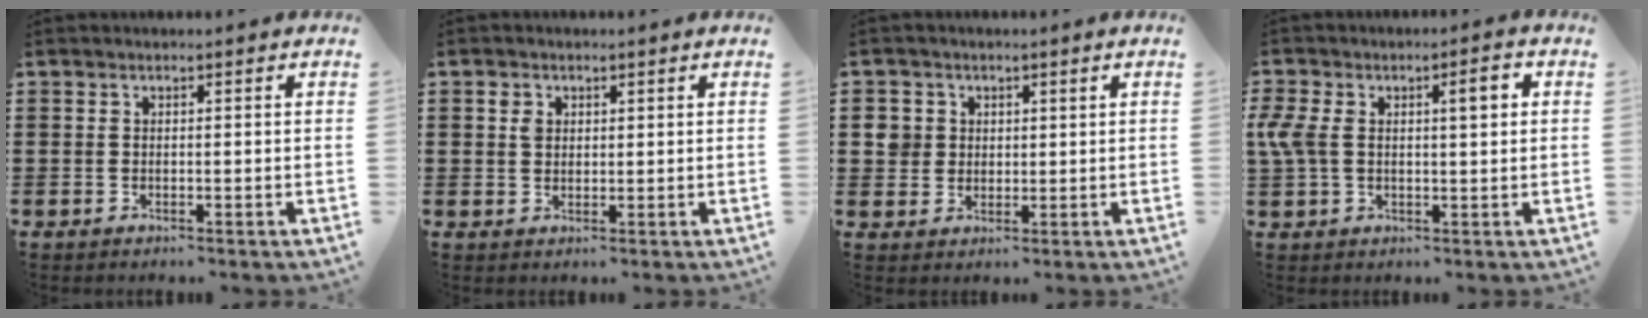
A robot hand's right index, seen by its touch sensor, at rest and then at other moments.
{"total": 1.9, "force": [0.7, 1.4, 1.0], "torque": [-0.023, 0.007, 0.013]}
{"total": 3.5, "force": [0.9, 3.3, 0.8], "torque": [-0.029, 0.013, 0.016]}
{"total": 6.7, "force": [1.4, 3.1, 5.8], "torque": [-0.121, 0.005, 0.015]}